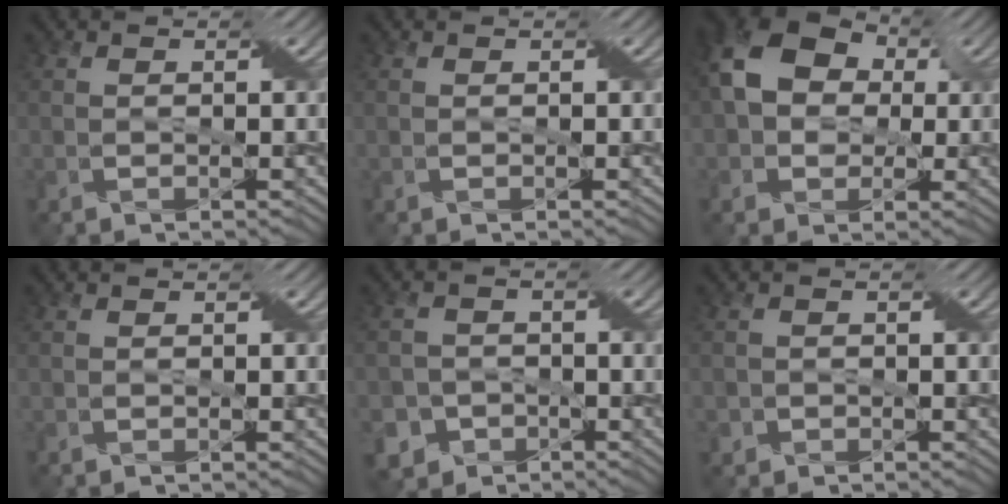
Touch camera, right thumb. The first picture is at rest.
{"total": 0.0}
{"total": 11.5, "force": [2.2, 8.7, 7.1], "torque": [-0.159, 0.024, 0.023]}
{"total": 0.0}
{"total": 5.5, "force": [-3.1, 4.5, 1.0], "torque": [-0.015, -0.006, -0.063]}
{"total": 1.1, "force": [-0.5, 1.0, 0.0], "torque": [0.004, -0.003, -0.010]}